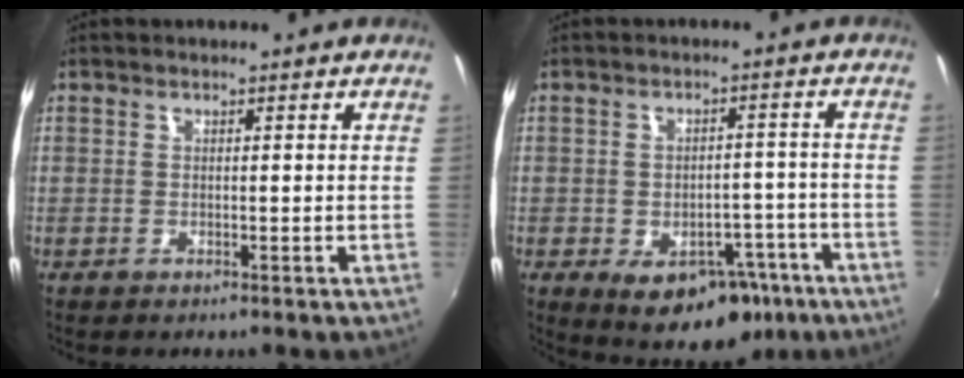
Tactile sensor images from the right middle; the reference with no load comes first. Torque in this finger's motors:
{"motor_torque": [1.18, -0.96, 0.76, 0.21]}